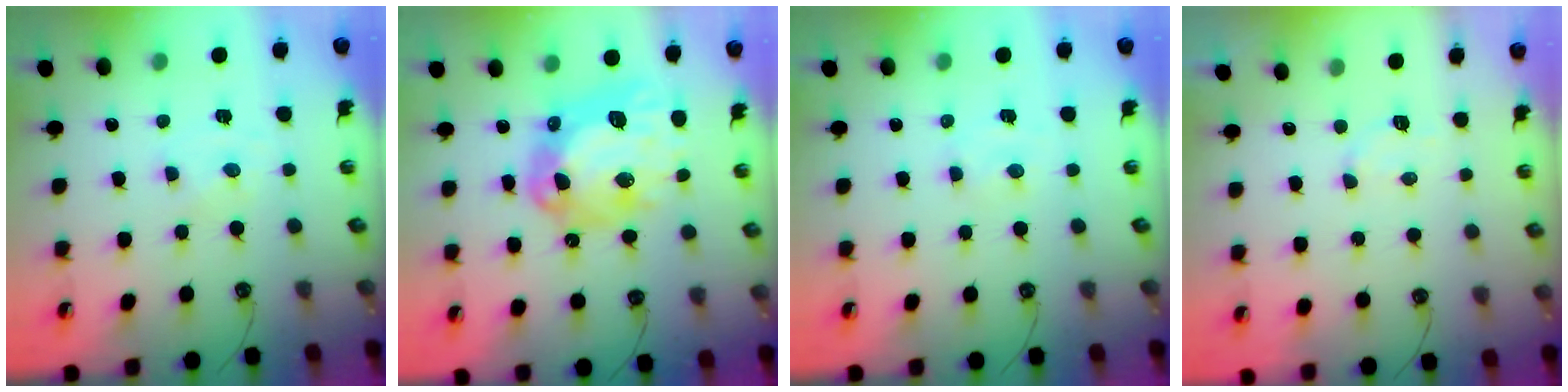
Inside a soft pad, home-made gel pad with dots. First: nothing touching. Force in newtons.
{"total": 20.9, "press": 20.8, "slide": 2.3}
{"total": 1.7, "press": 1.6, "slide": 0.3}
{"total": 2.8, "press": 2.8, "slide": 0.5}